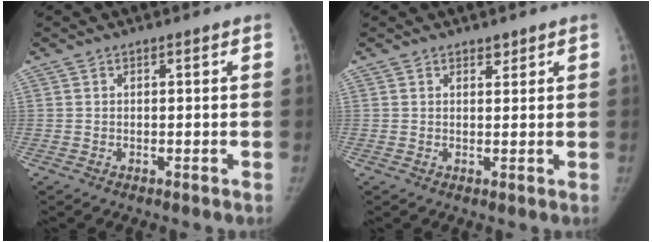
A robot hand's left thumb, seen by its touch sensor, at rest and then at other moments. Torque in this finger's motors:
{"motor_torque": [-0.27, -0.13, 0.12, 0.34, -0.03]}